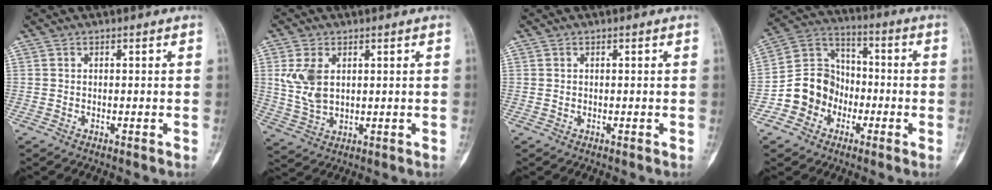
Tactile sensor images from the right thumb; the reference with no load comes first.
{"total": 7.4, "force": [1.9, 4.6, 5.5], "torque": [-0.108, -0.004, 0.047]}
{"total": 0.0}
{"total": 11.9, "force": [-4.4, 10.4, 3.9], "torque": [-0.029, 0.063, -0.084]}